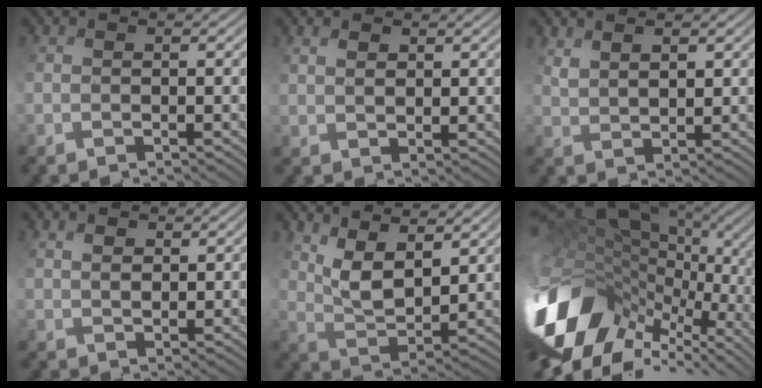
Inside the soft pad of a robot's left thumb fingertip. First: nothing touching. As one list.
[{"total": 2.8, "force": [2.7, 0.8, 0.4], "torque": [-0.013, 0.007, 0.056]}, {"total": 3.3, "force": [3.2, 0.4, 0.5], "torque": [-0.013, 0.004, 0.075]}, {"total": 3.5, "force": [3.1, 1.2, 0.8], "torque": [-0.024, 0.006, 0.064]}, {"total": 6.7, "force": [4.9, 2.2, 4.0], "torque": [-0.085, -0.002, 0.100]}, {"total": 17.1, "force": [-3.2, 10.4, 13.1], "torque": [-0.302, -0.002, -0.032]}]